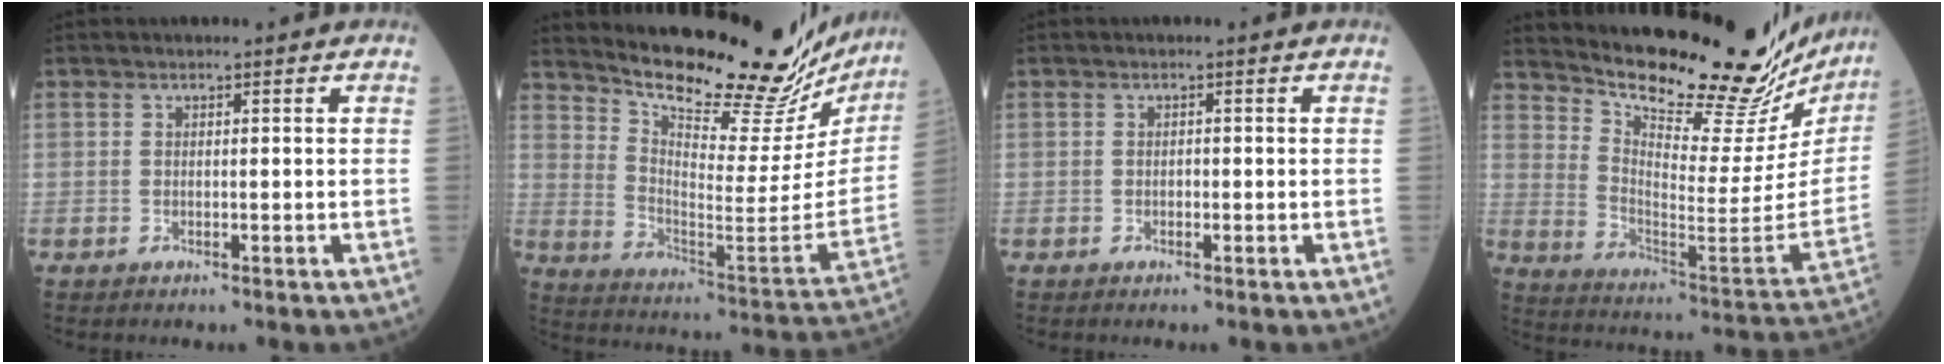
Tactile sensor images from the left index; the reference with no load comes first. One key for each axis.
{"total": 26.7, "fx": 24.1, "fy": 5.0, "fz": 10.1, "tx": -0.162, "ty": -0.086, "tz": 0.323}
{"total": 0.5, "fx": -0.1, "fy": 0.3, "fz": 0.3, "tx": -0.005, "ty": 0.002, "tz": -0.005}
{"total": 27.7, "fx": 25.1, "fy": 4.3, "fz": 10.9, "tx": -0.178, "ty": -0.102, "tz": 0.334}